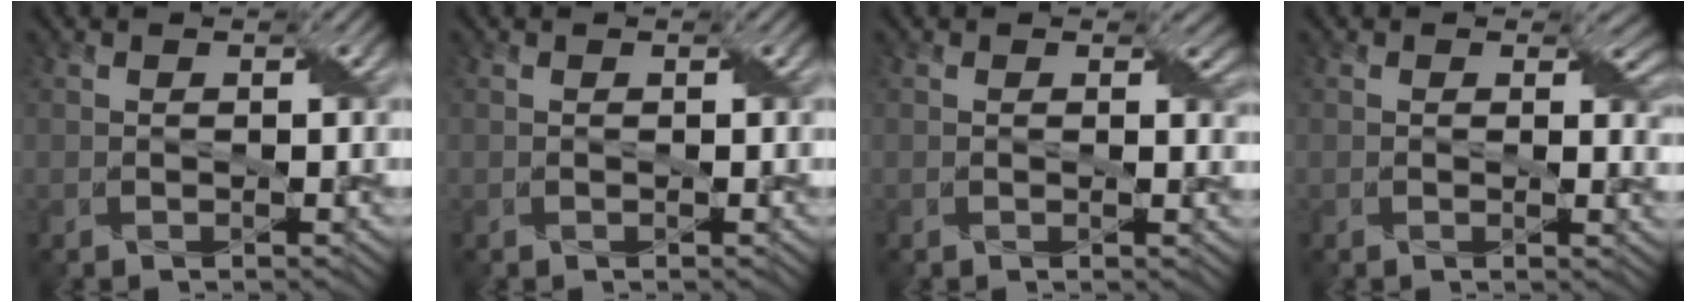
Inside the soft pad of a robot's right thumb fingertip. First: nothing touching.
{"total": 0.0}
{"total": 1.6, "force": [0.6, 0.9, 1.1], "torque": [-0.017, -0.005, 0.011]}
{"total": 3.0, "force": [1.0, 1.8, 2.1], "torque": [-0.029, -0.008, 0.014]}